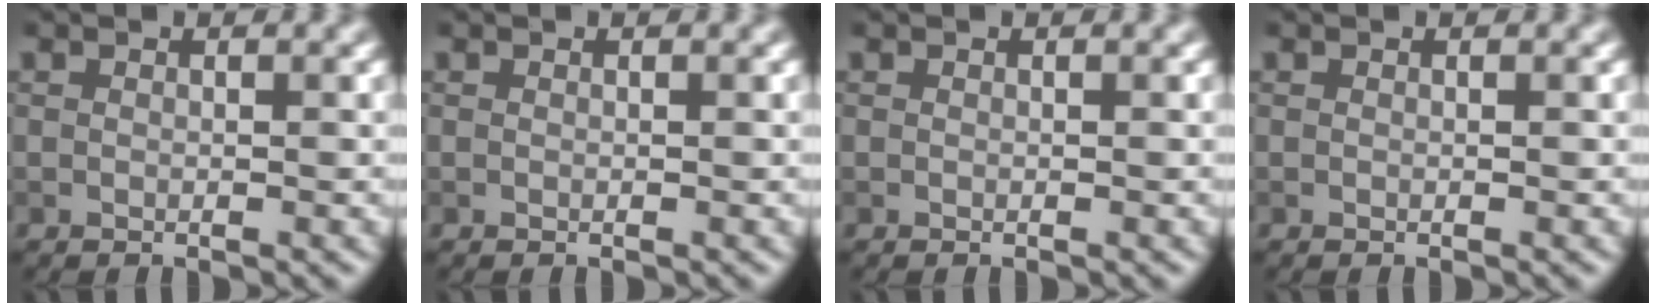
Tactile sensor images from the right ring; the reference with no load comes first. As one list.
[{"total": 0.0}, {"total": 0.0}, {"total": 0.0}]